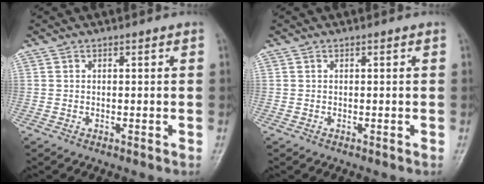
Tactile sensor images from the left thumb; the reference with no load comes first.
{"total": 0.0}